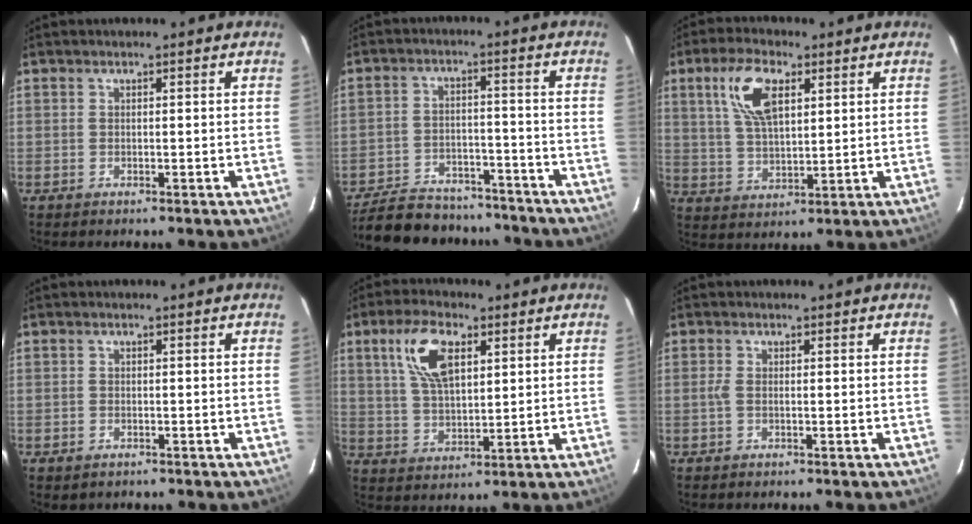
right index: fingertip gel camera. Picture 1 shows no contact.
{"total": 20.5, "force": [-17.5, 7.6, 7.5], "torque": [-0.175, 0.012, -0.244]}
{"total": 10.1, "force": [4.2, 4.6, 7.9], "torque": [-0.157, 0.014, 0.084]}
{"total": 1.4, "force": [-0.8, 1.1, 0.4], "torque": [-0.009, -0.001, -0.009]}
{"total": 10.4, "force": [4.3, 4.8, 8.2], "torque": [-0.161, 0.014, 0.086]}
{"total": 1.4, "force": [-0.2, 0.2, 1.4], "torque": [-0.029, 0.001, -0.007]}